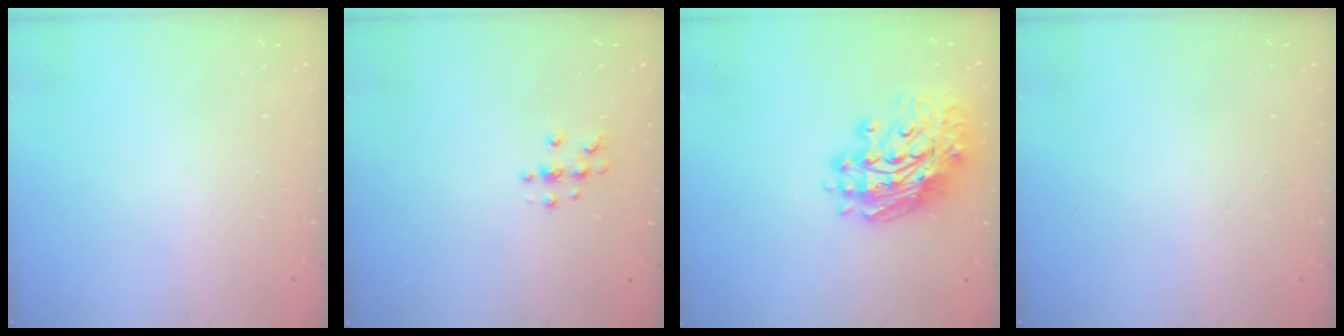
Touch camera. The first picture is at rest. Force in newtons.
{"total": 4.2, "press": 4.2, "slide": 0.5}
{"total": 15.0, "press": 14.9, "slide": 1.6}
{"total": 0.0}